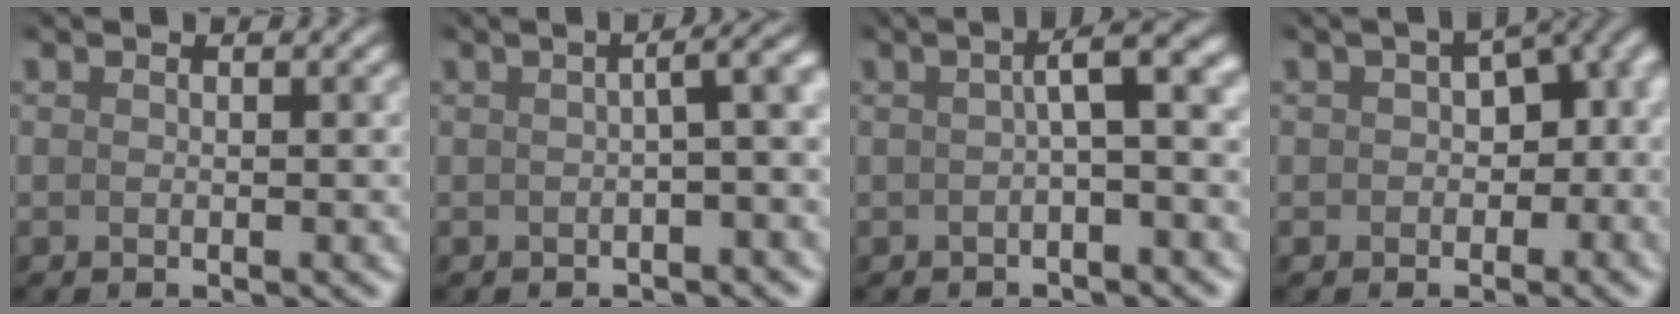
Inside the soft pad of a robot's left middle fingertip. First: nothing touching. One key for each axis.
{"total": 4.1, "fx": -1.1, "fy": 1.3, "fz": 3.8, "tx": -0.029, "ty": 0.011, "tz": -0.017}
{"total": 3.8, "fx": -0.2, "fy": 0.7, "fz": 3.7, "tx": -0.050, "ty": 0.018, "tz": -0.011}
{"total": 7.1, "fx": -0.4, "fy": 4.8, "fz": 5.2, "tx": -0.029, "ty": 0.014, "tz": -0.007}